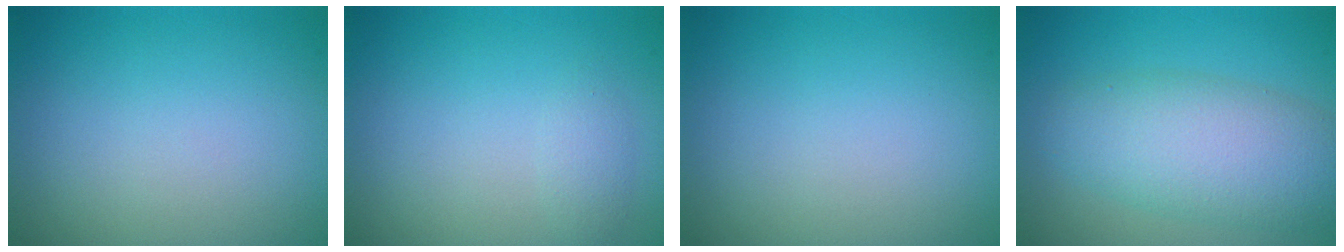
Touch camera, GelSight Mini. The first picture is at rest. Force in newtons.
{"total": 1.0, "press": 1.0, "slide": 0.0}
{"total": 0.0}
{"total": 7.7, "press": 7.7, "slide": 0.1}